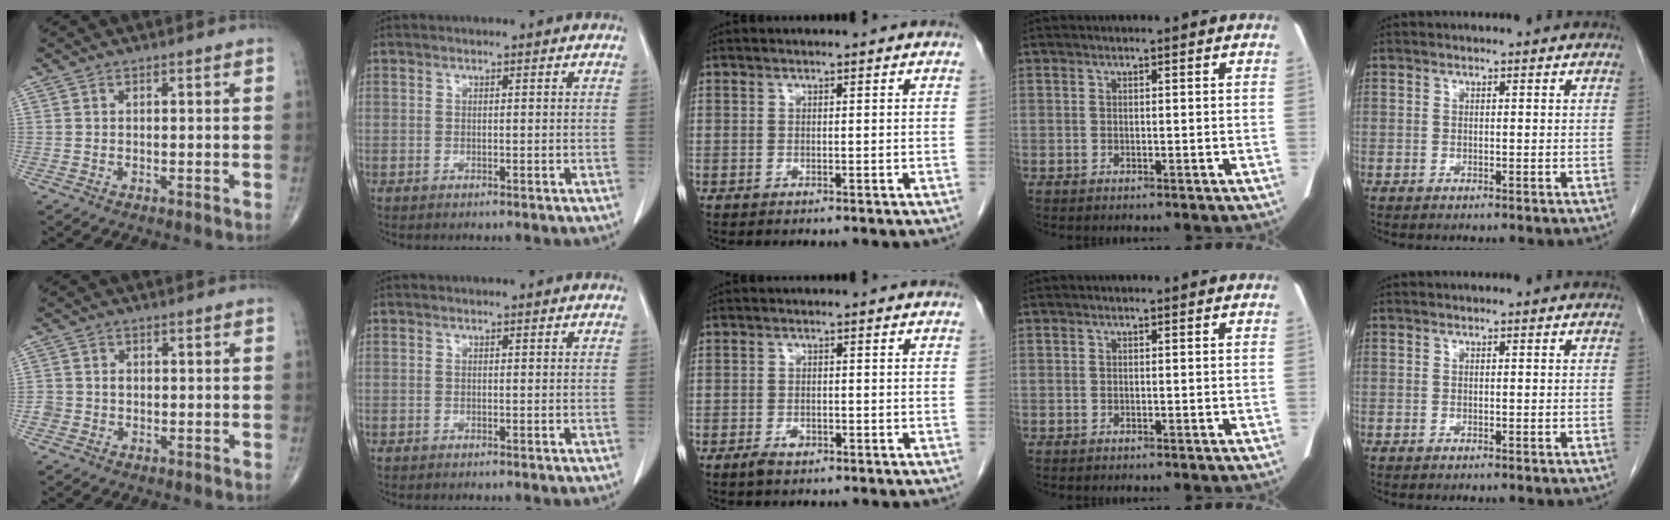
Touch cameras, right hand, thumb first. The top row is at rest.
{"thumb": {"total": 2.4, "force": [-0.4, 2.3, 0.6], "torque": [0.008, 0.009, -0.006]}, "middle": {"total": 1.9, "force": [-1.1, 0.9, 1.2], "torque": [-0.023, 0.001, -0.016]}}